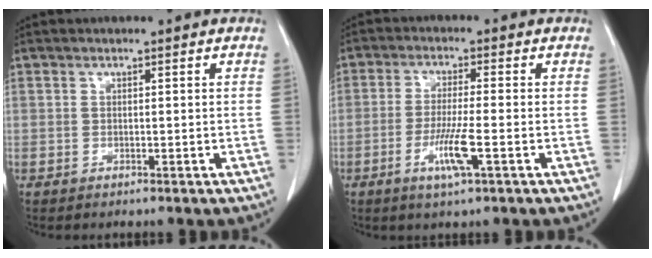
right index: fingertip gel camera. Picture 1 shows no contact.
{"total": 6.0, "force": [-2.3, 0.0, 5.6], "torque": [-0.107, -0.012, -0.043]}